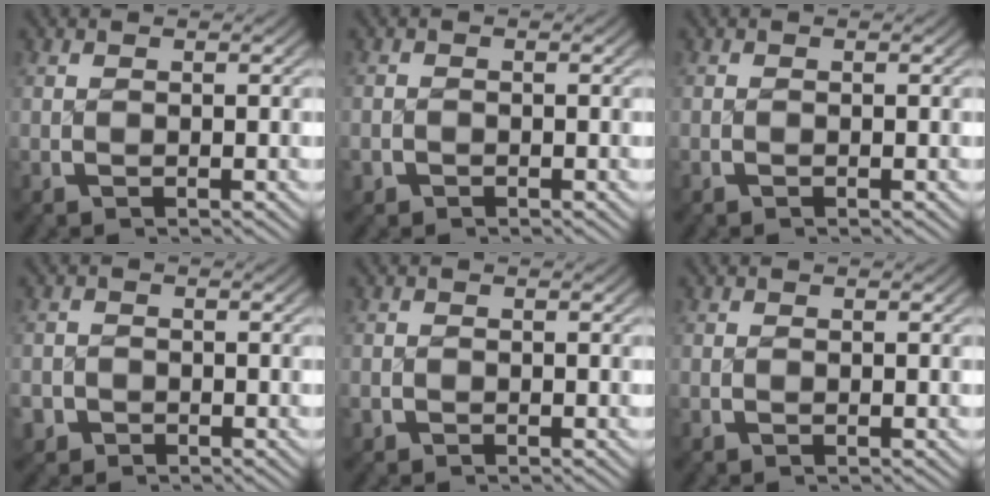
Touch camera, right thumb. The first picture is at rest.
{"total": 1.5, "force": [-1.0, 1.1, -0.1], "torque": [-0.003, -0.012, -0.017]}
{"total": 0.0}
{"total": 3.2, "force": [-2.1, 2.3, 0.2], "torque": [-0.009, -0.020, -0.036]}
{"total": 1.1, "force": [-0.8, 0.8, -0.1], "torque": [-0.002, -0.008, -0.014]}
{"total": 0.0}